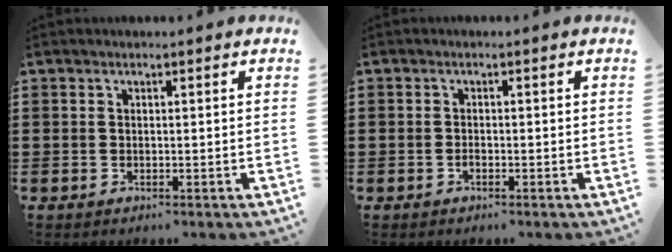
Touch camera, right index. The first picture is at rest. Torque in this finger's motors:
{"motor_torque": [1.53, 0.61, 0.05, -0.07]}